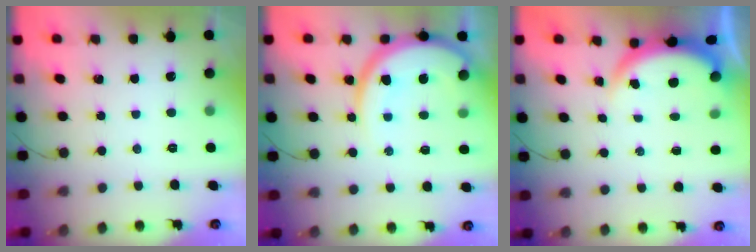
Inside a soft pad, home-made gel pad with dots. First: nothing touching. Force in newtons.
{"total": 13.9, "press": 13.8, "slide": 1.5}
{"total": 3.8, "press": 3.8, "slide": 0.2}